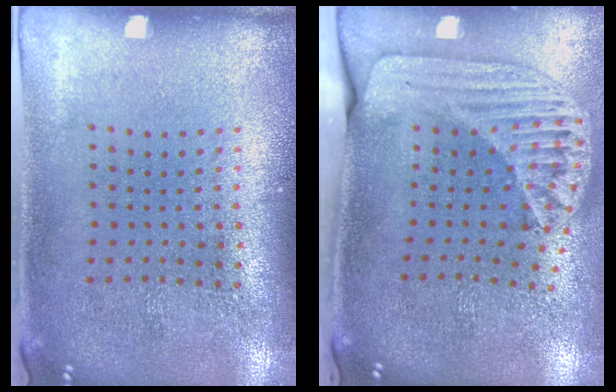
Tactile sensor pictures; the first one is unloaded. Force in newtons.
{"total": 1.8, "press": 1.5, "slide": 1.0}